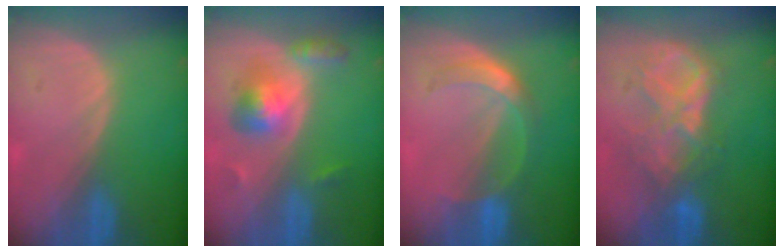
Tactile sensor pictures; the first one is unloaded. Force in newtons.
{"total": 5.7, "press": 5.7, "slide": 0.4}
{"total": 5.8, "press": 5.0, "slide": 2.8}
{"total": 8.6, "press": 7.7, "slide": 3.8}